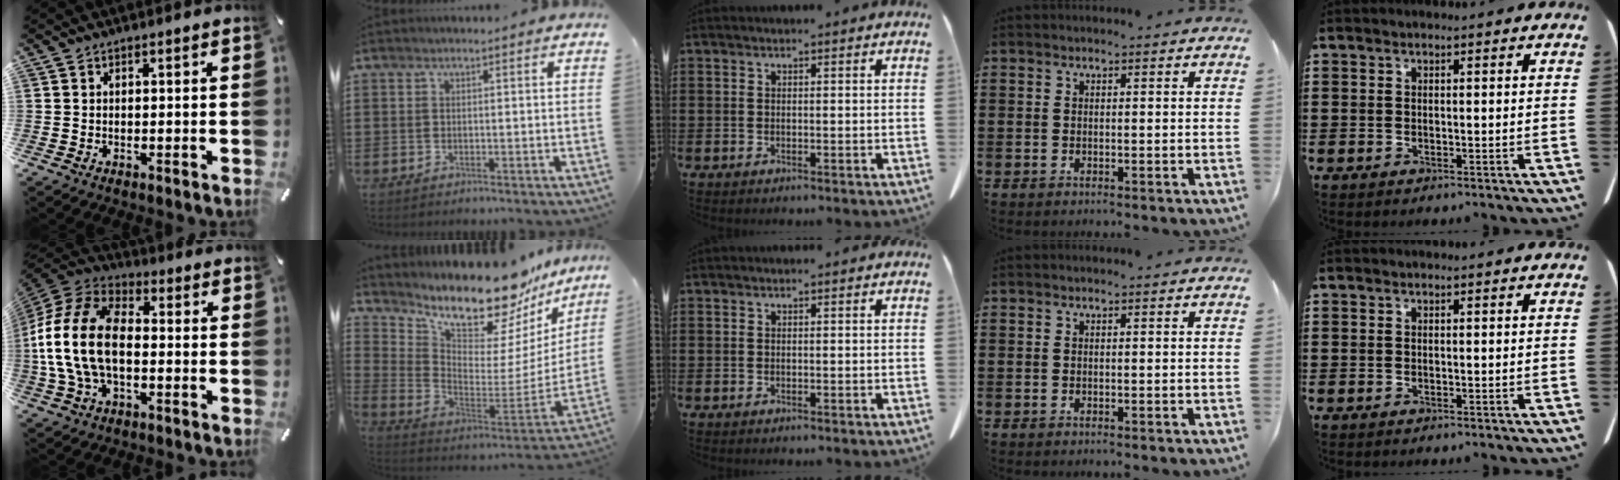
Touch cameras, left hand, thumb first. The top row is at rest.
{"thumb": {"total": 17.3, "force": [-2.5, 10.7, 13.3], "torque": [-0.289, 0.015, -0.049]}, "index": {"total": 13.4, "force": [11.9, 3.1, 5.3], "torque": [-0.106, -0.105, 0.198]}}